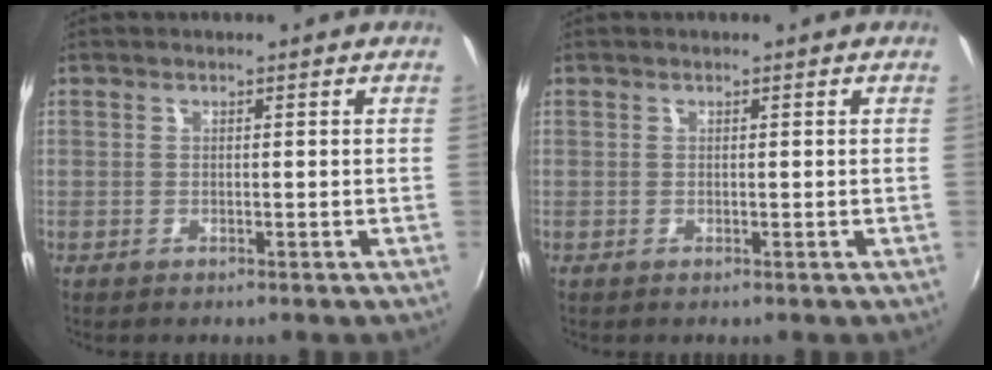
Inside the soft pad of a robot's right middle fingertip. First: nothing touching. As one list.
[{"total": 0.0}]